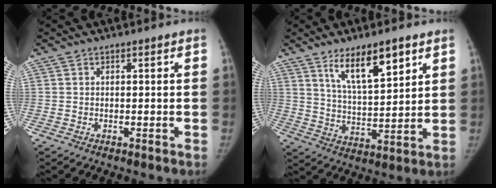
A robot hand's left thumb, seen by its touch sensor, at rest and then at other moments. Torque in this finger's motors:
{"motor_torque": [1.15, 1.21, 0.47, -0.32, 0.38]}